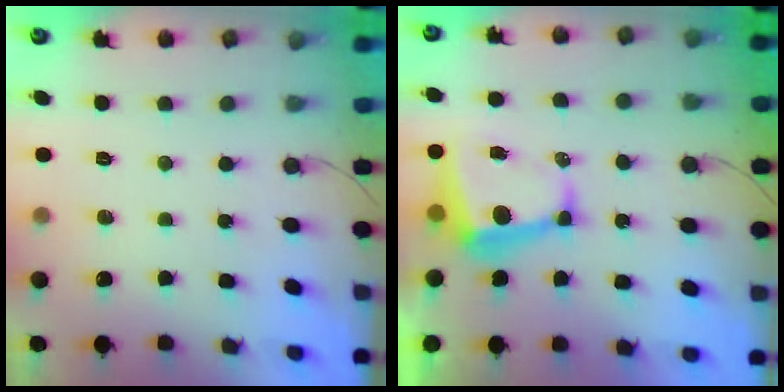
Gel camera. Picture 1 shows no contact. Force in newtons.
{"total": 7.1, "press": 7.1, "slide": 1.0}